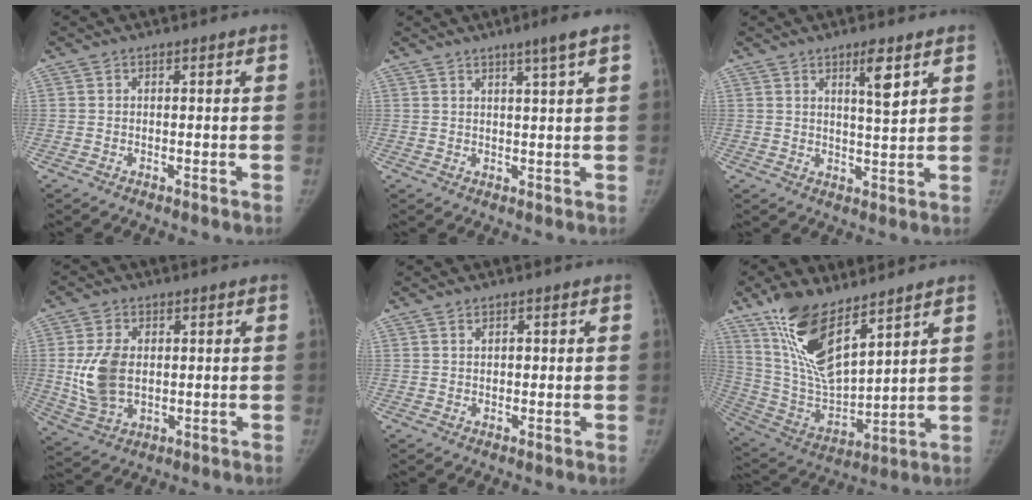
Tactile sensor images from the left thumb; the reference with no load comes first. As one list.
[{"total": 4.0, "force": [2.4, -0.4, 3.2], "torque": [-0.052, -0.013, 0.040]}, {"total": 5.5, "force": [3.0, 1.0, 4.5], "torque": [-0.068, -0.023, 0.052]}, {"total": 10.0, "force": [0.7, 6.6, 7.4], "torque": [-0.140, -0.006, 0.026]}, {"total": 1.2, "force": [0.5, 0.9, 0.7], "torque": [-0.006, -0.001, 0.008]}, {"total": 17.4, "force": [11.3, 6.1, 11.8], "torque": [-0.204, -0.060, 0.231]}]